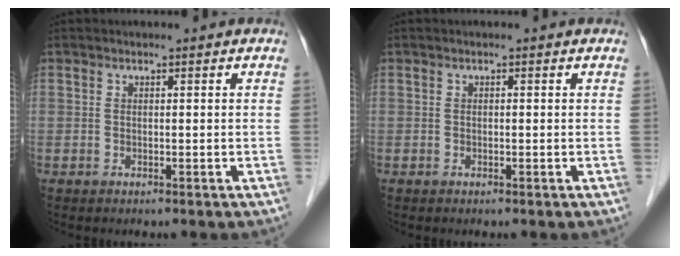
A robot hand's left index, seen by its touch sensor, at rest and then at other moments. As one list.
[{"total": 0.0}]